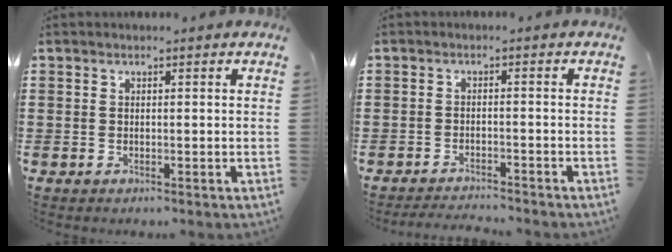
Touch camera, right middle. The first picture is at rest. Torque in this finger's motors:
{"motor_torque": [0.00, 0.00, 0.00, 0.02]}